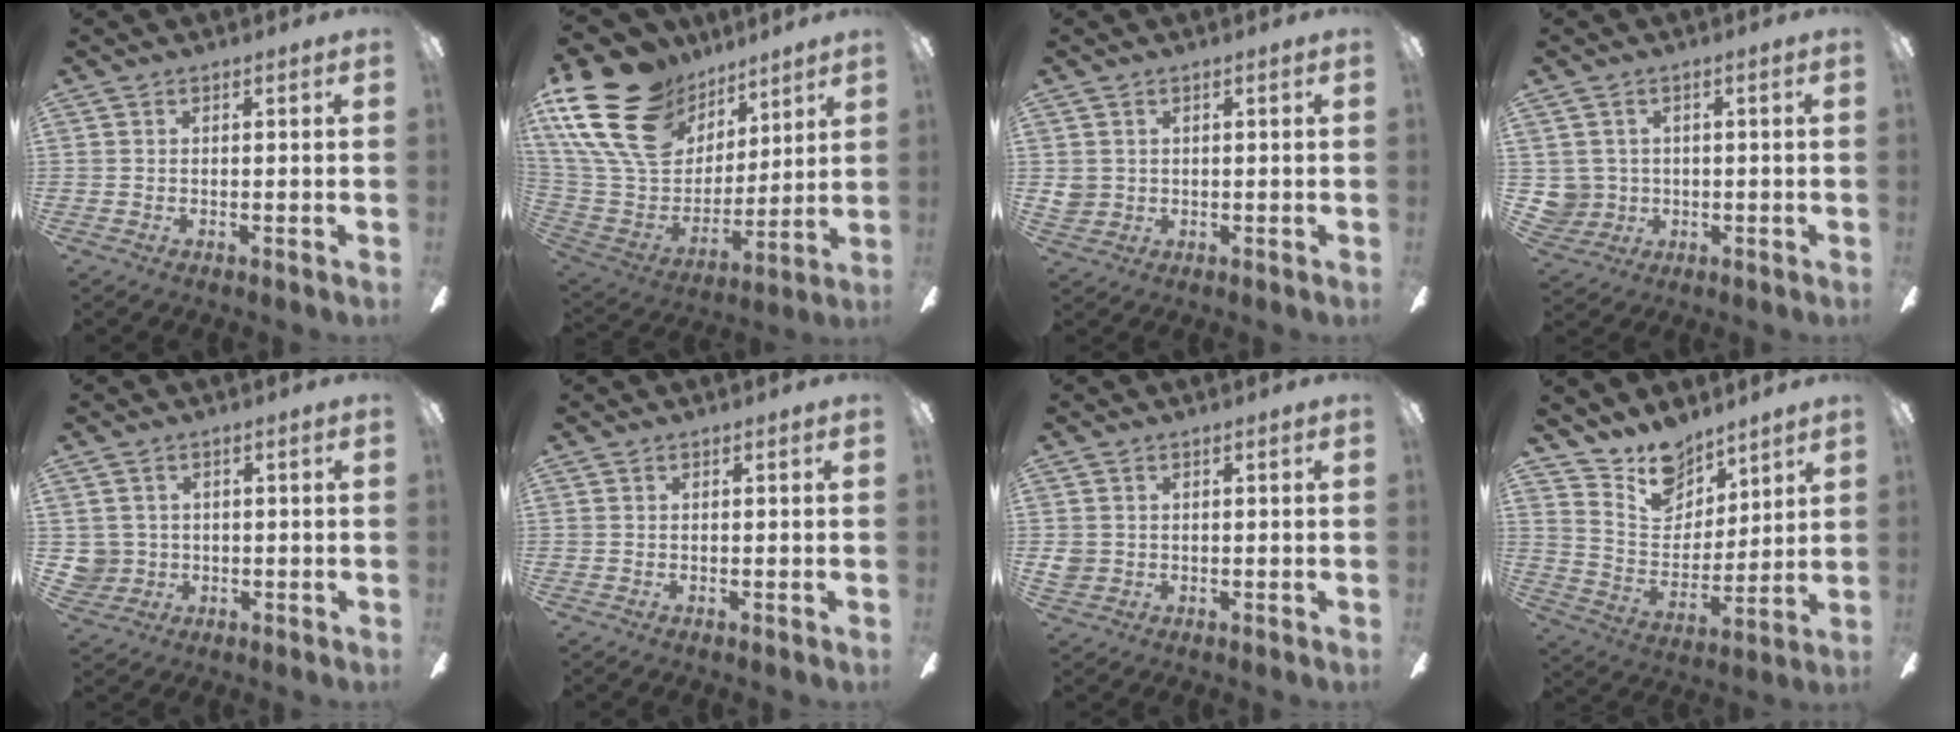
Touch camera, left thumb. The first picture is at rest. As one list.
[{"total": 24.8, "force": [13.3, 16.3, 13.1], "torque": [-0.276, -0.067, 0.262]}, {"total": 3.0, "force": [1.1, 2.8, 0.3], "torque": [-0.013, 0.007, 0.023]}, {"total": 4.6, "force": [0.9, 4.5, 0.4], "torque": [-0.023, 0.003, 0.019]}, {"total": 4.2, "force": [0.6, 4.1, 0.2], "torque": [-0.026, 0.010, 0.014]}, {"total": 0.0}, {"total": 2.6, "force": [0.5, 2.5, 0.6], "torque": [-0.013, 0.005, 0.011]}, {"total": 13.2, "force": [10.9, 6.9, 3.1], "torque": [-0.070, -0.075, 0.212]}]